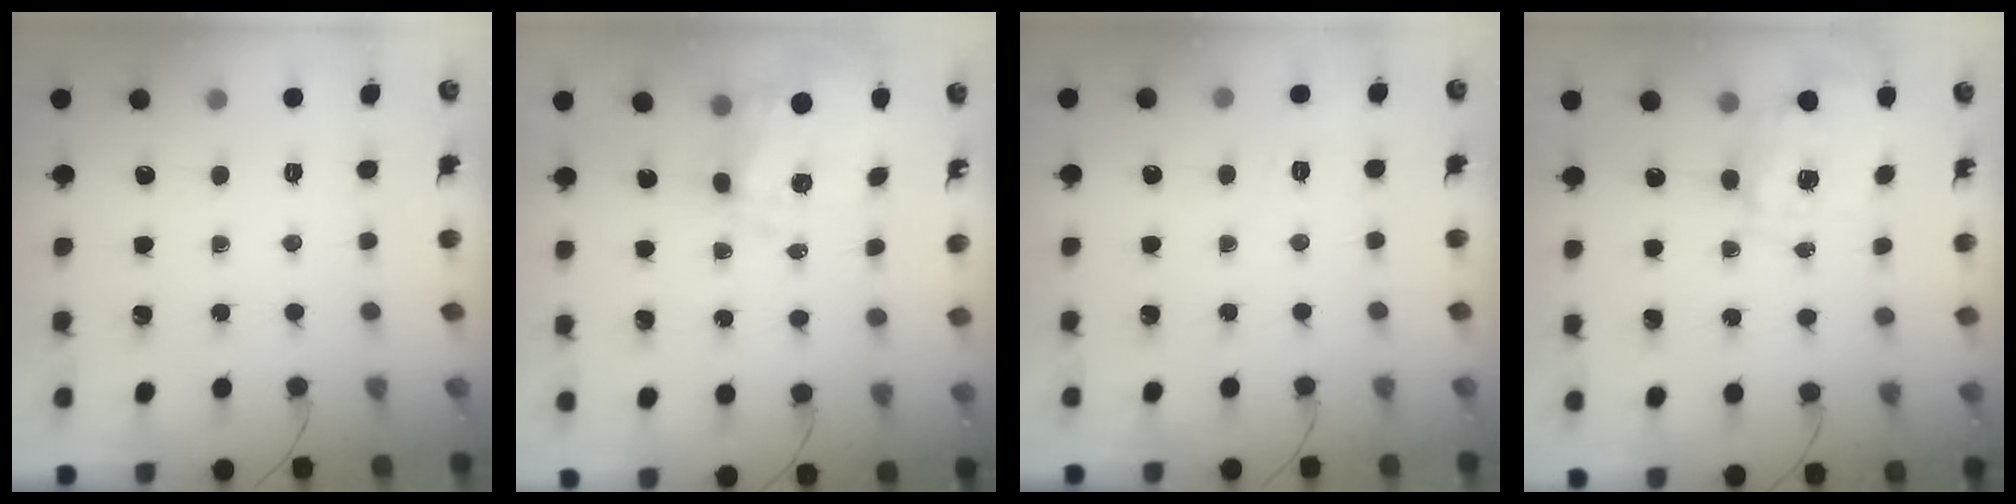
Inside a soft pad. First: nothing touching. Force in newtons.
{"total": 11.3, "press": 11.2, "slide": 1.4}
{"total": 9.0, "press": 8.8, "slide": 1.8}
{"total": 2.8, "press": 2.7, "slide": 0.9}